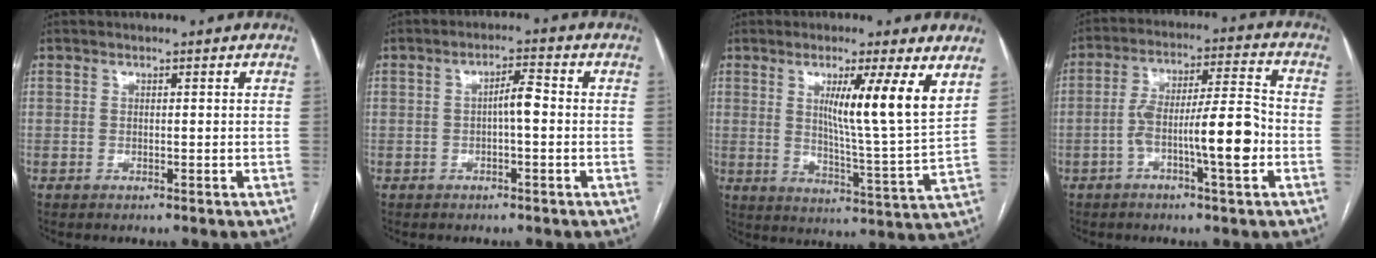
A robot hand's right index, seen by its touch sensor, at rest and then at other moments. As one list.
[{"total": 3.3, "force": [-0.3, 0.6, 3.3], "torque": [-0.052, 0.008, -0.006]}, {"total": 11.6, "force": [5.0, -1.0, 10.4], "torque": [-0.159, -0.017, 0.078]}, {"total": 11.3, "force": [-3.4, 1.2, 10.7], "torque": [-0.183, 0.016, -0.056]}]